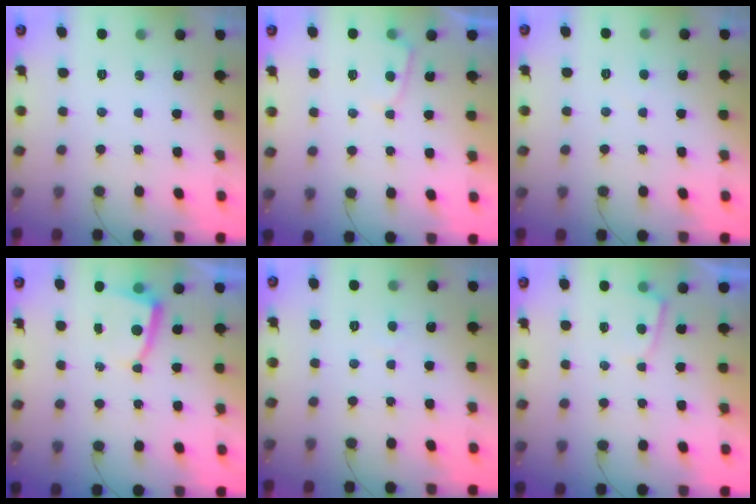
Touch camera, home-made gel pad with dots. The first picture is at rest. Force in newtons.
{"total": 2.1, "press": 2.1, "slide": 0.3}
{"total": 2.6, "press": 2.6, "slide": 0.1}
{"total": 4.0, "press": 3.9, "slide": 0.5}
{"total": 1.6, "press": 1.6, "slide": 0.1}
{"total": 2.3, "press": 2.2, "slide": 0.3}